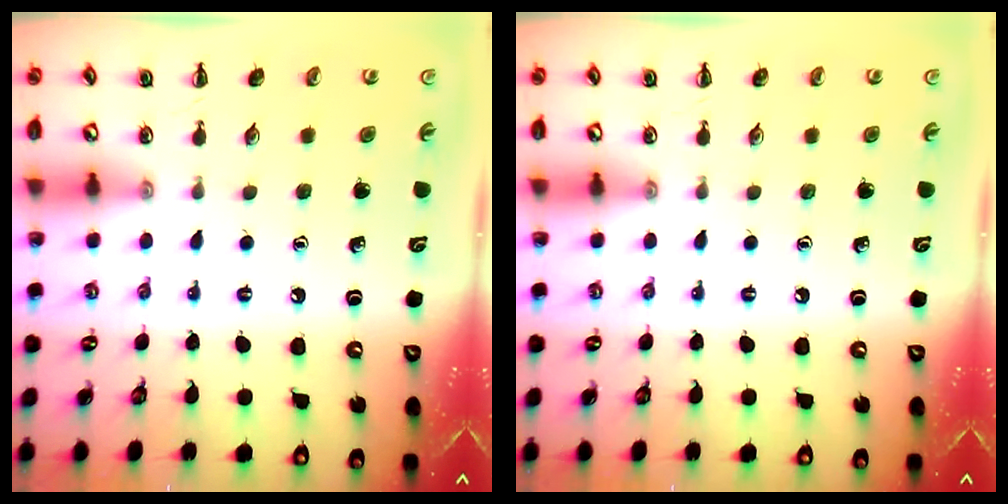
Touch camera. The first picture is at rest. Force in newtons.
{"total": 0.0}